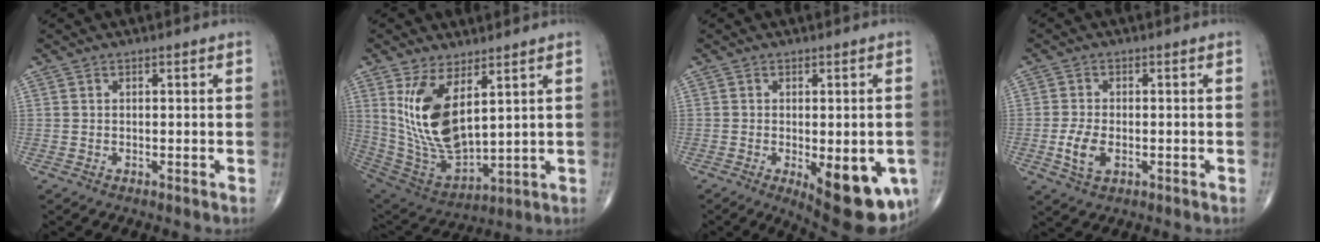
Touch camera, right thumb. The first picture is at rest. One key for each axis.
{"total": 15.6, "fx": 5.5, "fy": 7.2, "fz": 12.7, "tx": -0.237, "ty": -0.032, "tz": 0.131}
{"total": 14.8, "fx": -4.7, "fy": 5.8, "fz": 12.7, "tx": -0.121, "ty": -0.010, "tz": -0.045}
{"total": 4.9, "fx": -1.2, "fy": 2.7, "fz": 3.9, "tx": -0.081, "ty": -0.002, "tz": -0.021}